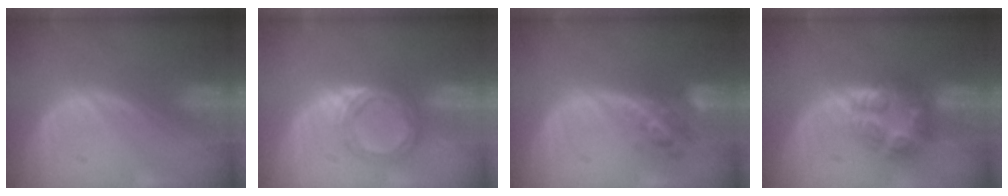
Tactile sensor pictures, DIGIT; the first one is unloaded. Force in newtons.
{"total": 5.1, "press": 5.0, "slide": 0.7}
{"total": 5.7, "press": 5.0, "slide": 2.8}
{"total": 7.7, "press": 6.8, "slide": 3.6}